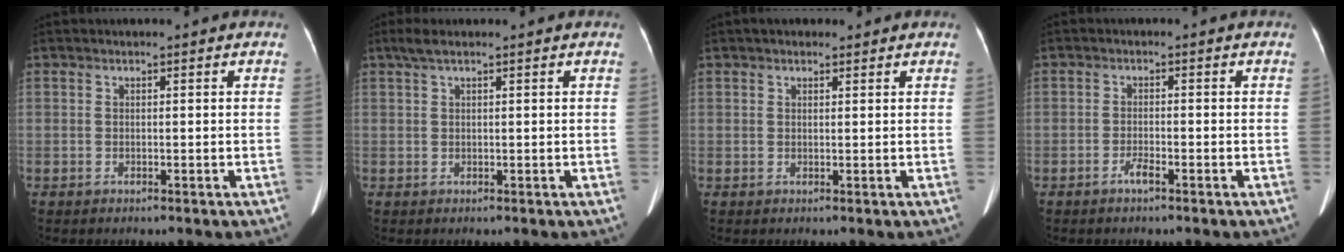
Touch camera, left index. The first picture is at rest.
{"total": 2.1, "force": [1.4, 0.2, 1.5], "torque": [-0.039, 0.017, 0.028]}
{"total": 2.2, "force": [1.7, 1.1, 1.0], "torque": [-0.017, 0.019, 0.021]}
{"total": 1.7, "force": [-1.3, 0.1, 1.1], "torque": [-0.024, -0.004, -0.025]}